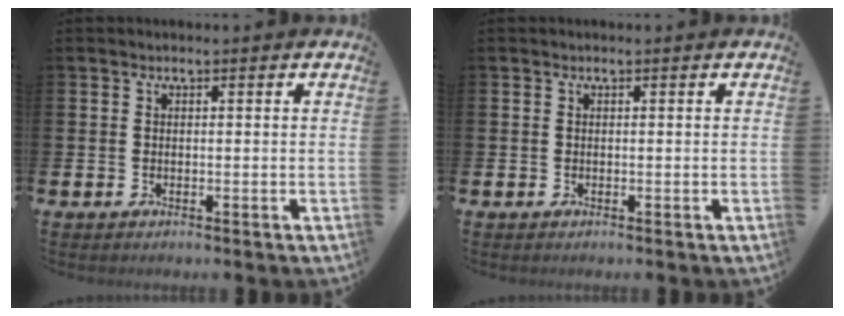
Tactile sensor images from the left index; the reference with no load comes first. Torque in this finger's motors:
{"motor_torque": [-0.04, -0.01, 0.01, 0.00]}